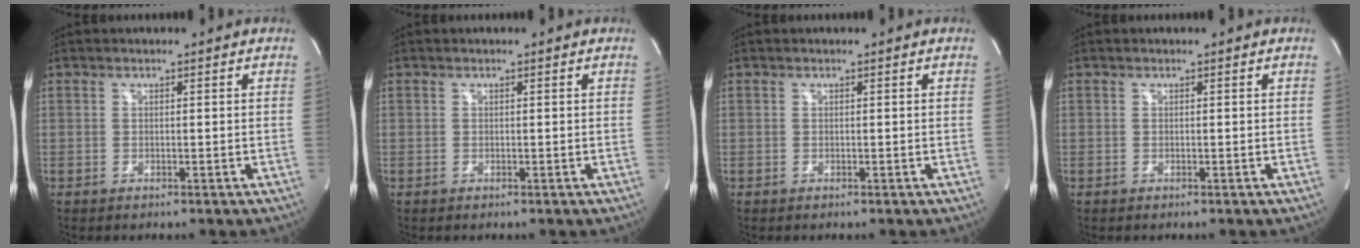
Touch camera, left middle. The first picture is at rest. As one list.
[{"total": 0.0}, {"total": 0.0}, {"total": 0.0}]